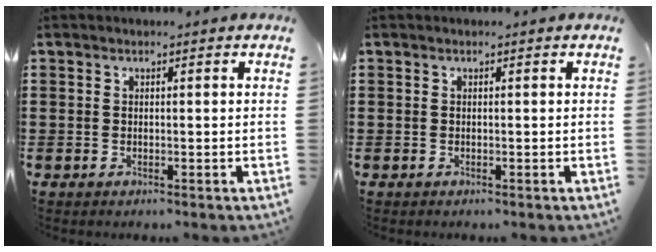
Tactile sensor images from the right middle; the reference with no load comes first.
{"total": 0.0}